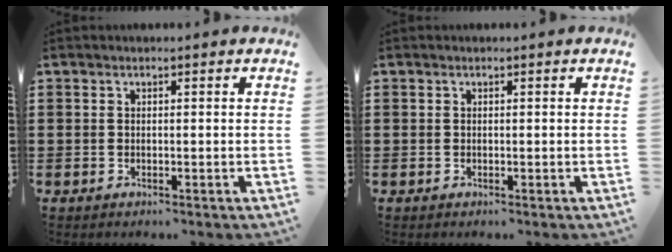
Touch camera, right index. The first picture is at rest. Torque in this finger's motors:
{"motor_torque": [0.04, 0.00, 0.00, 0.00]}